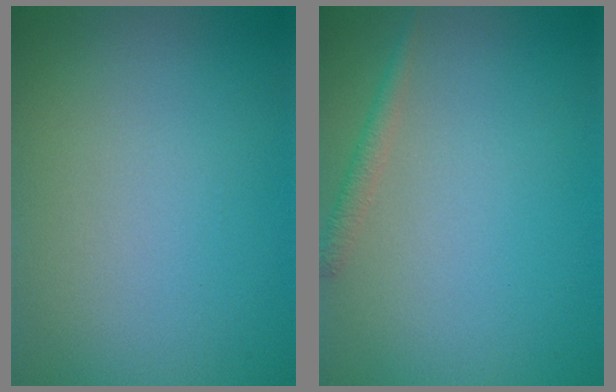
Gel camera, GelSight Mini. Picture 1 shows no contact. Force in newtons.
{"total": 1.3, "press": 1.3, "slide": 0.1}